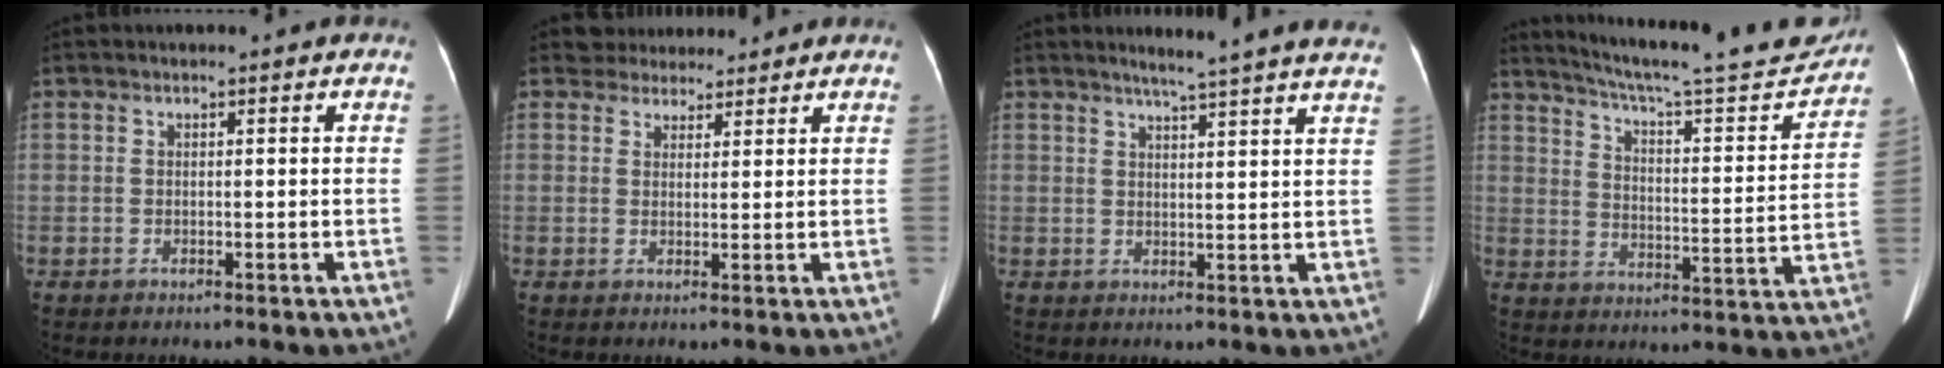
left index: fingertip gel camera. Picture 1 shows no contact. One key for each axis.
{"total": 4.4, "fx": 4.0, "fy": 1.9, "fz": -0.1, "tx": 0.003, "ty": 0.014, "tz": 0.055}
{"total": 13.1, "fx": 11.6, "fy": -0.8, "fz": 6.1, "tx": -0.087, "ty": -0.015, "tz": 0.131}
{"total": 23.2, "fx": 21.2, "fy": 2.1, "fz": 9.2, "tx": -0.144, "ty": -0.042, "tz": 0.280}